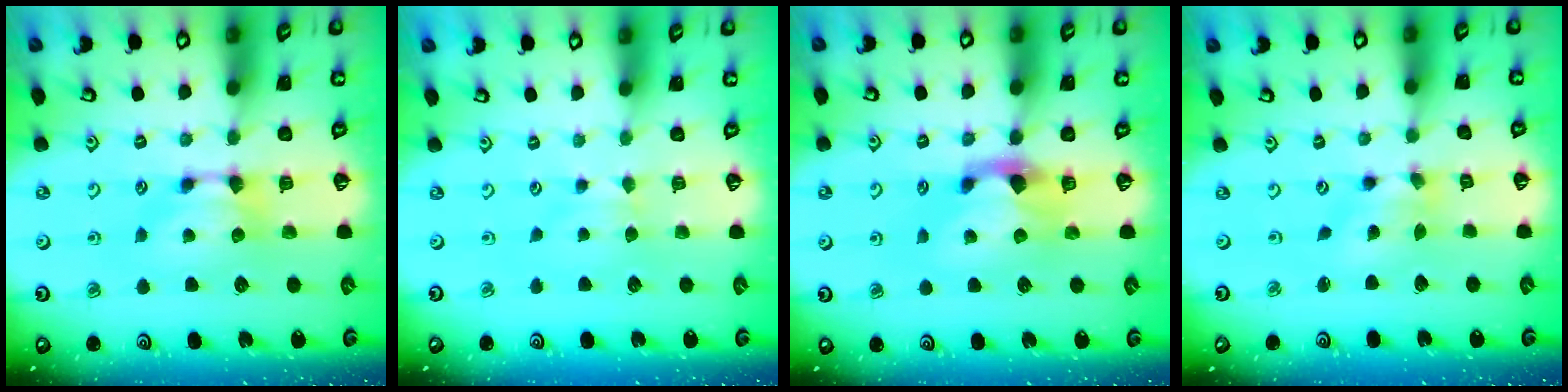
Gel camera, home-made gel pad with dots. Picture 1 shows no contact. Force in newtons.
{"total": 1.6, "press": 1.5, "slide": 0.5}
{"total": 2.1, "press": 1.7, "slide": 1.2}
{"total": 2.2, "press": 1.7, "slide": 1.4}